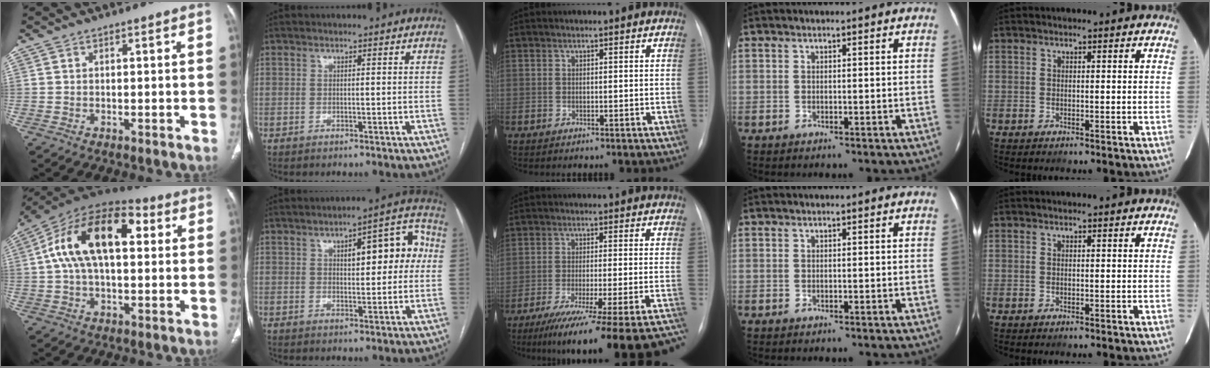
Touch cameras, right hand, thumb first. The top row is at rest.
{"thumb": {"total": 19.5, "force": [4.0, 10.5, 15.9], "torque": [-0.268, 0.035, 0.057]}, "index": {"total": 9.8, "force": [2.1, 3.5, 8.9], "torque": [-0.106, 0.035, 0.026]}, "middle": {"total": 24.2, "force": [-20.6, -0.9, 12.7], "torque": [-0.102, -0.051, -0.283]}}